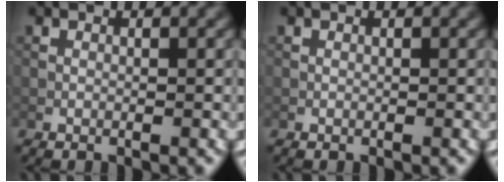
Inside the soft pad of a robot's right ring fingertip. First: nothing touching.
{"total": 0.0}